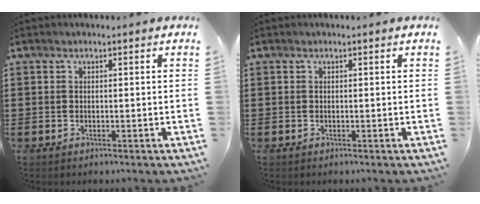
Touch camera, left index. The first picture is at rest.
{"total": 0.0}